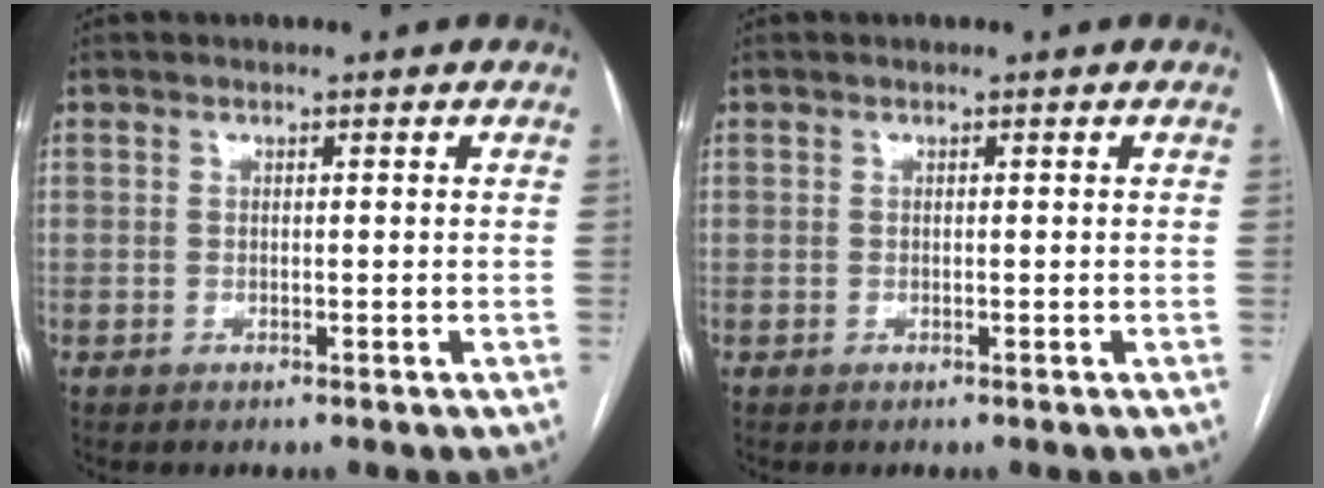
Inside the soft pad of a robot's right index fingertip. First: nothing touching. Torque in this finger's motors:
{"motor_torque": [0.00, 0.00, 0.00, 0.00]}